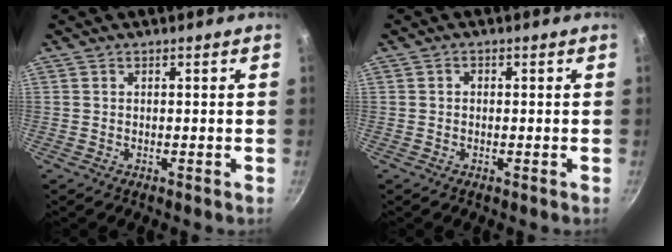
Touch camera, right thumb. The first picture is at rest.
{"total": 1.0, "force": [0.0, 0.8, 0.5], "torque": [-0.009, 0.006, -0.001]}